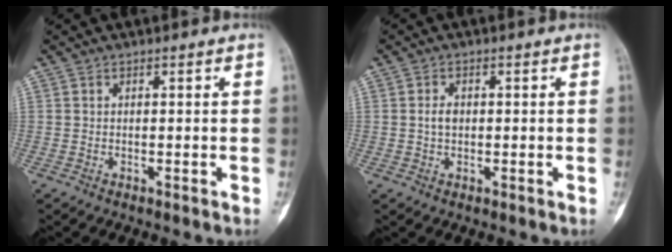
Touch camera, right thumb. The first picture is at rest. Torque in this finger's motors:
{"motor_torque": [0.63, 0.51, 0.30, -0.30, -0.02]}